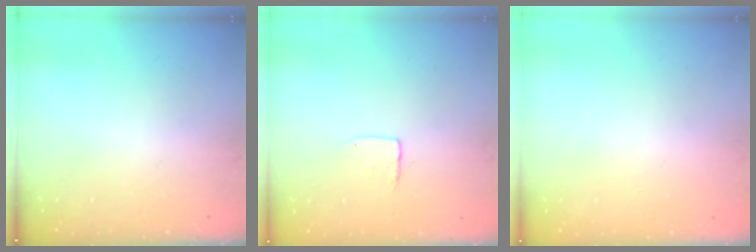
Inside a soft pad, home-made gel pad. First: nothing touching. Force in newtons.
{"total": 3.7, "press": 3.7, "slide": 0.3}
{"total": 0.0}